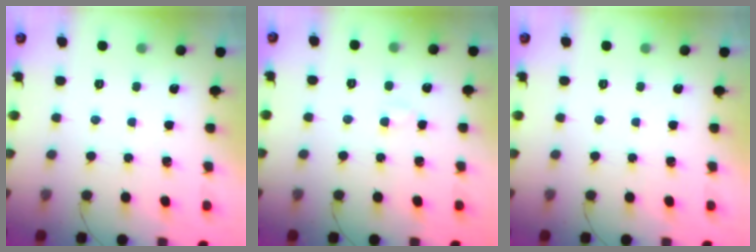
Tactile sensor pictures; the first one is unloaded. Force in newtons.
{"total": 2.6, "press": 2.4, "slide": 0.8}
{"total": 0.0}